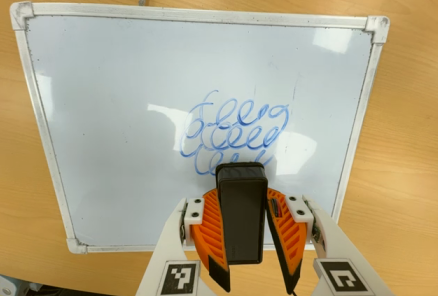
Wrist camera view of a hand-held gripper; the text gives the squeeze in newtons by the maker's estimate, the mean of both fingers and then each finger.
{"total": 10.6, "left": 9.5, "right": 11.7}